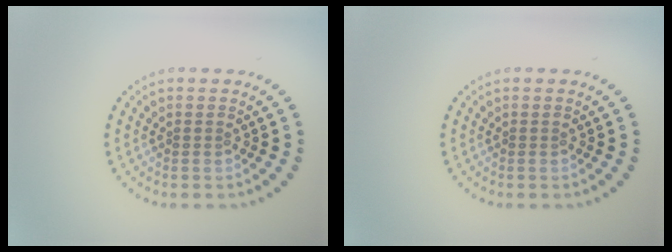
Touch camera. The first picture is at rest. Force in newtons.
{"total": 0.0}